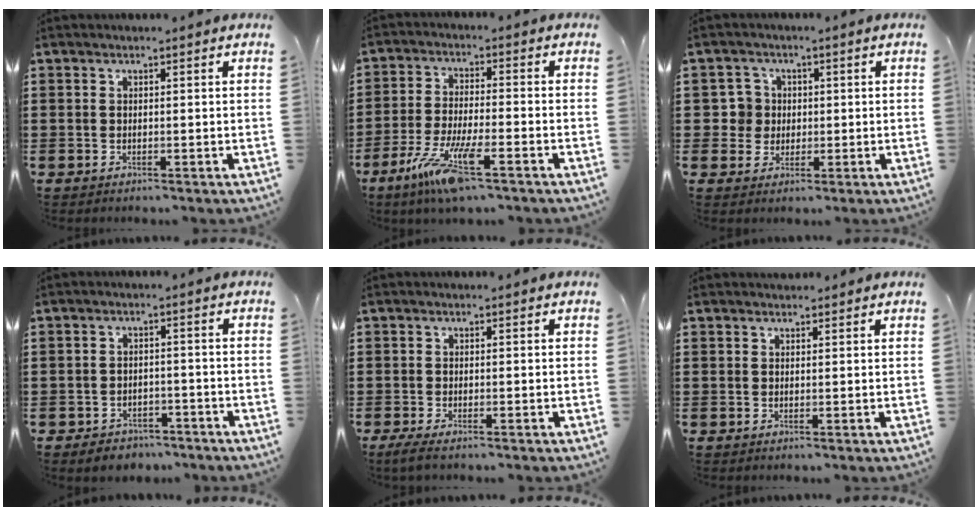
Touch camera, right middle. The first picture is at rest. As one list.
[{"total": 9.6, "force": [-5.7, 1.5, 7.6], "torque": [-0.163, -0.013, -0.108]}, {"total": 4.9, "force": [0.1, 4.8, 1.1], "torque": [-0.044, 0.014, 0.001]}, {"total": 2.8, "force": [-2.7, 0.7, -0.2], "torque": [-0.007, 0.000, -0.058]}, {"total": 1.6, "force": [-1.2, 0.2, 1.0], "torque": [-0.027, -0.006, -0.024]}, {"total": 0.7, "force": [0.7, 0.3, 0.0], "torque": [0.007, -0.004, 0.011]}]